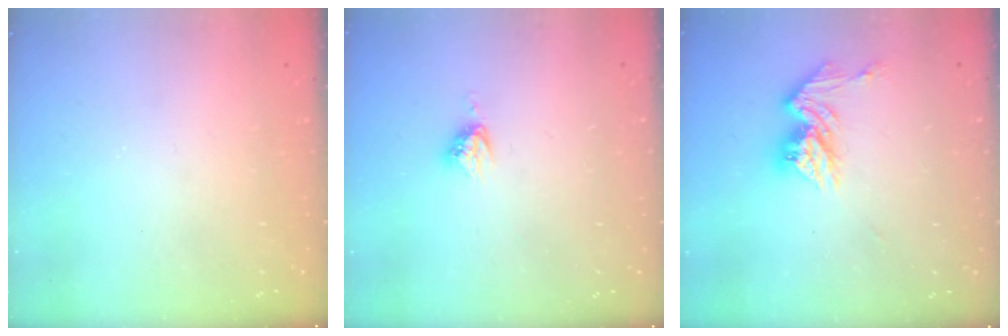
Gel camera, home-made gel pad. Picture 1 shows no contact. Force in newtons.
{"total": 4.9, "press": 4.8, "slide": 0.4}
{"total": 11.2, "press": 11.2, "slide": 0.9}